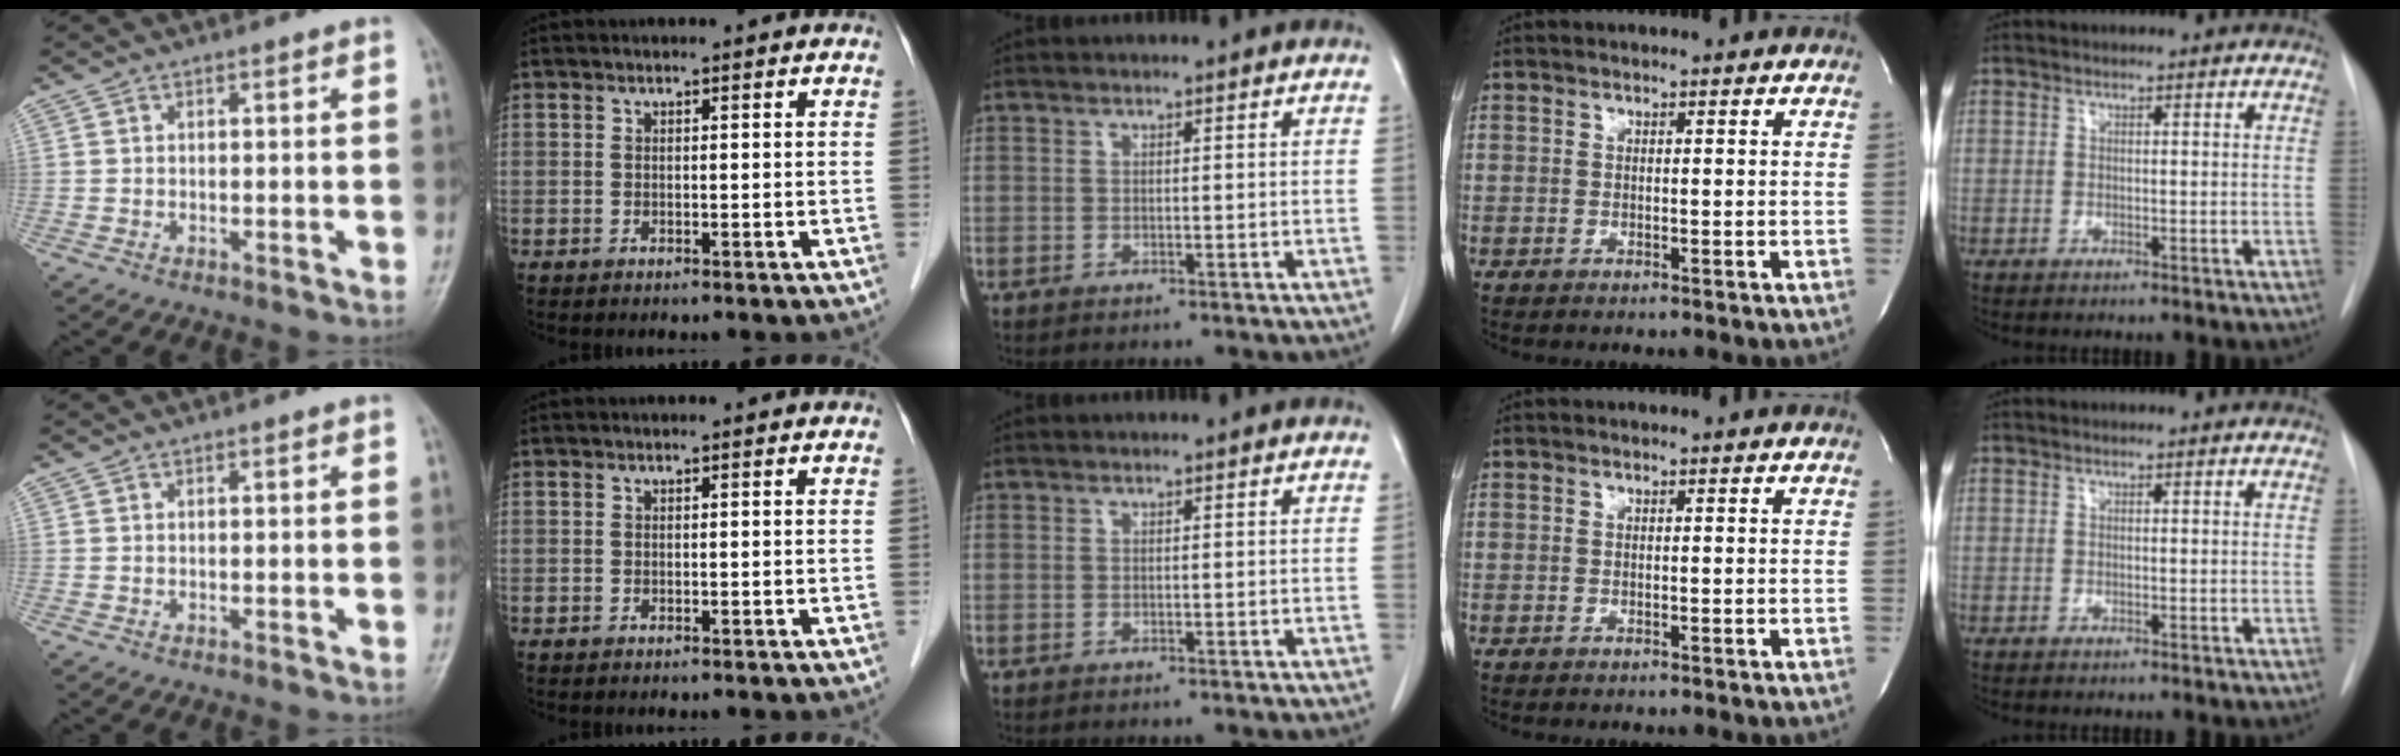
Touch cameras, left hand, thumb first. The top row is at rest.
{}